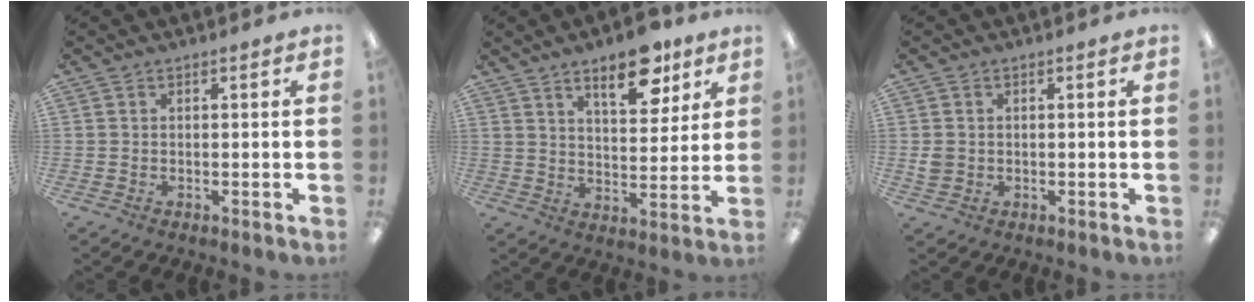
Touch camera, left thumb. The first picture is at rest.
{"total": 12.4, "force": [8.2, 5.1, 7.7], "torque": [-0.096, -0.039, 0.136]}
{"total": 2.4, "force": [0.2, 2.3, 0.9], "torque": [-0.008, 0.000, 0.003]}